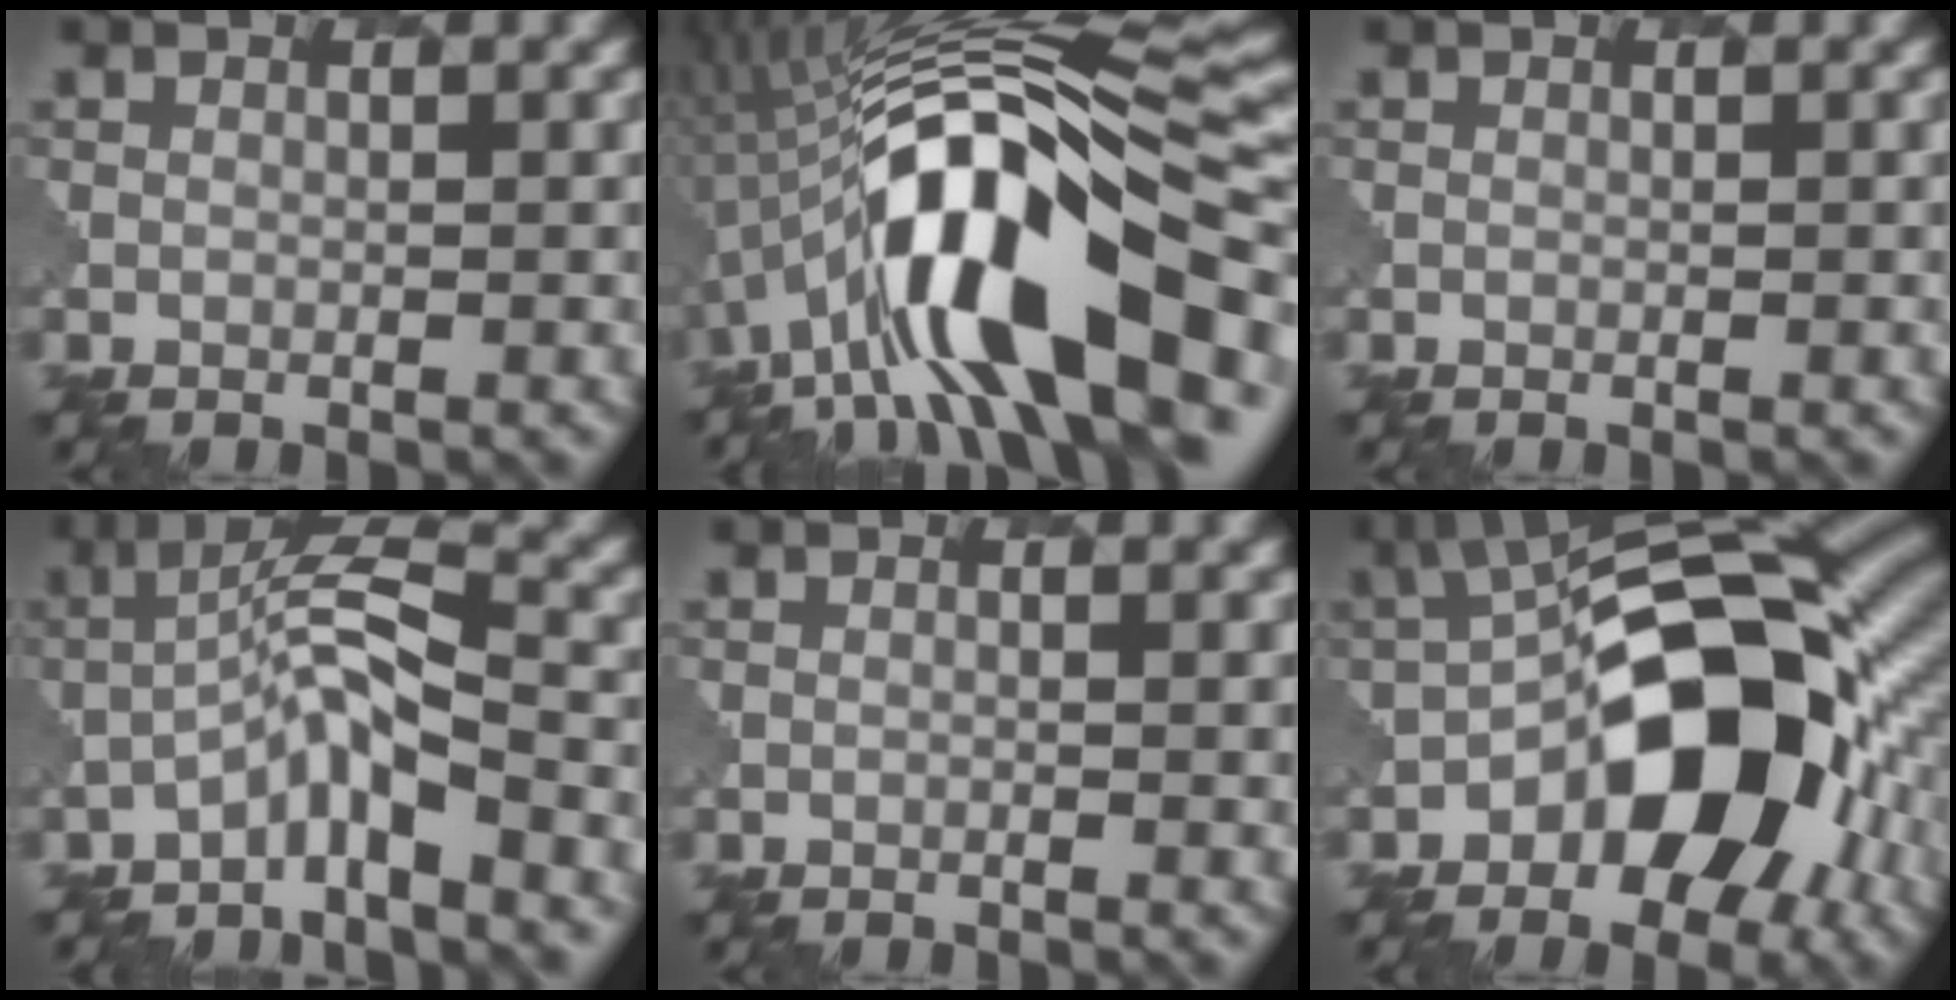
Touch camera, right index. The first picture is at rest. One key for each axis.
{"total": 15.2, "fx": -3.9, "fy": 5.9, "fz": 13.4, "tx": -0.217, "ty": 0.030, "tz": -0.073}
{"total": 0.0}
{"total": 4.0, "fx": -2.5, "fy": 0.1, "fz": 3.1, "tx": -0.061, "ty": 0.019, "tz": -0.058}
{"total": 0.0}
{"total": 12.3, "fx": -3.1, "fy": 6.7, "fz": 9.8, "tx": -0.126, "ty": 0.020, "tz": -0.070}